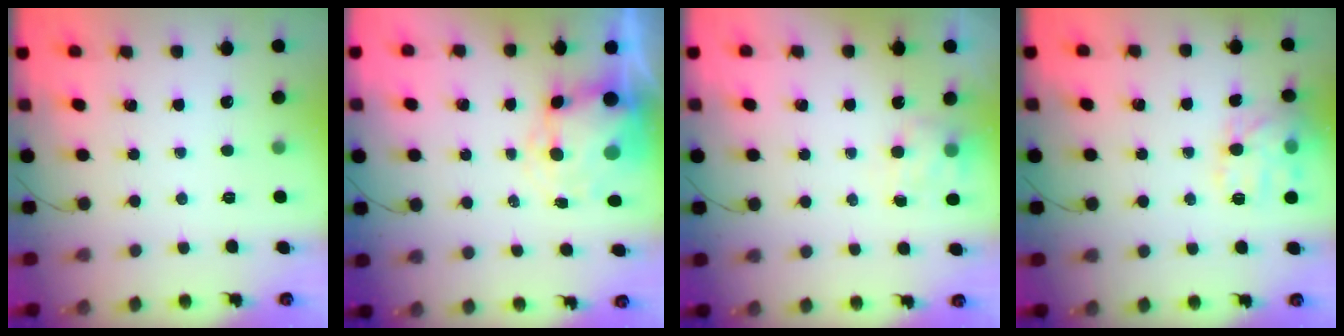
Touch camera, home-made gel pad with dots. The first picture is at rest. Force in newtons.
{"total": 6.3, "press": 6.1, "slide": 1.7}
{"total": 6.2, "press": 6.0, "slide": 1.5}
{"total": 13.9, "press": 13.9, "slide": 0.5}